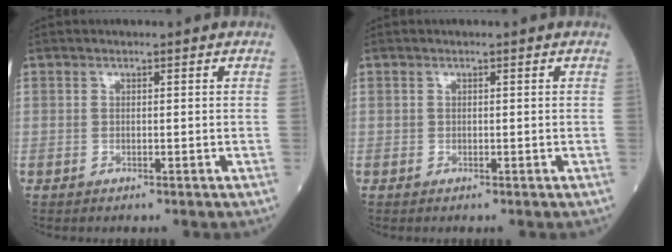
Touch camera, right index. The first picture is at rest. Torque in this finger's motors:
{"motor_torque": [0.00, -0.07, -0.02, -0.01]}